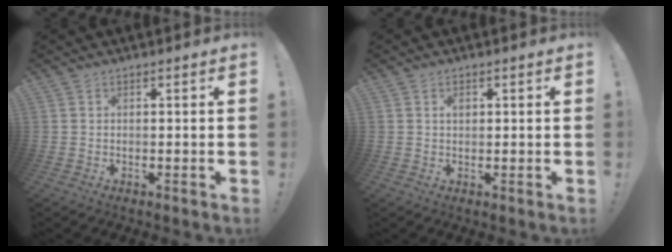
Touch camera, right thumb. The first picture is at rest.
{"total": 1.3, "force": [0.5, 1.0, 0.7], "torque": [-0.002, -0.002, 0.005]}